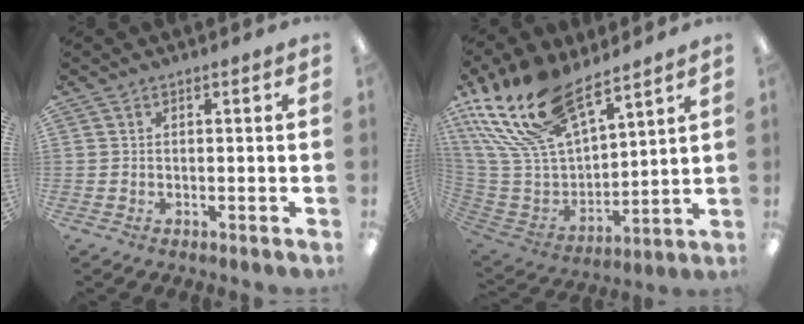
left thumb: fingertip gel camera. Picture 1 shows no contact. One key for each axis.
{"total": 22.2, "fx": 16.1, "fy": 9.3, "fz": 12.0, "tx": -0.278, "ty": -0.088, "tz": 0.294}